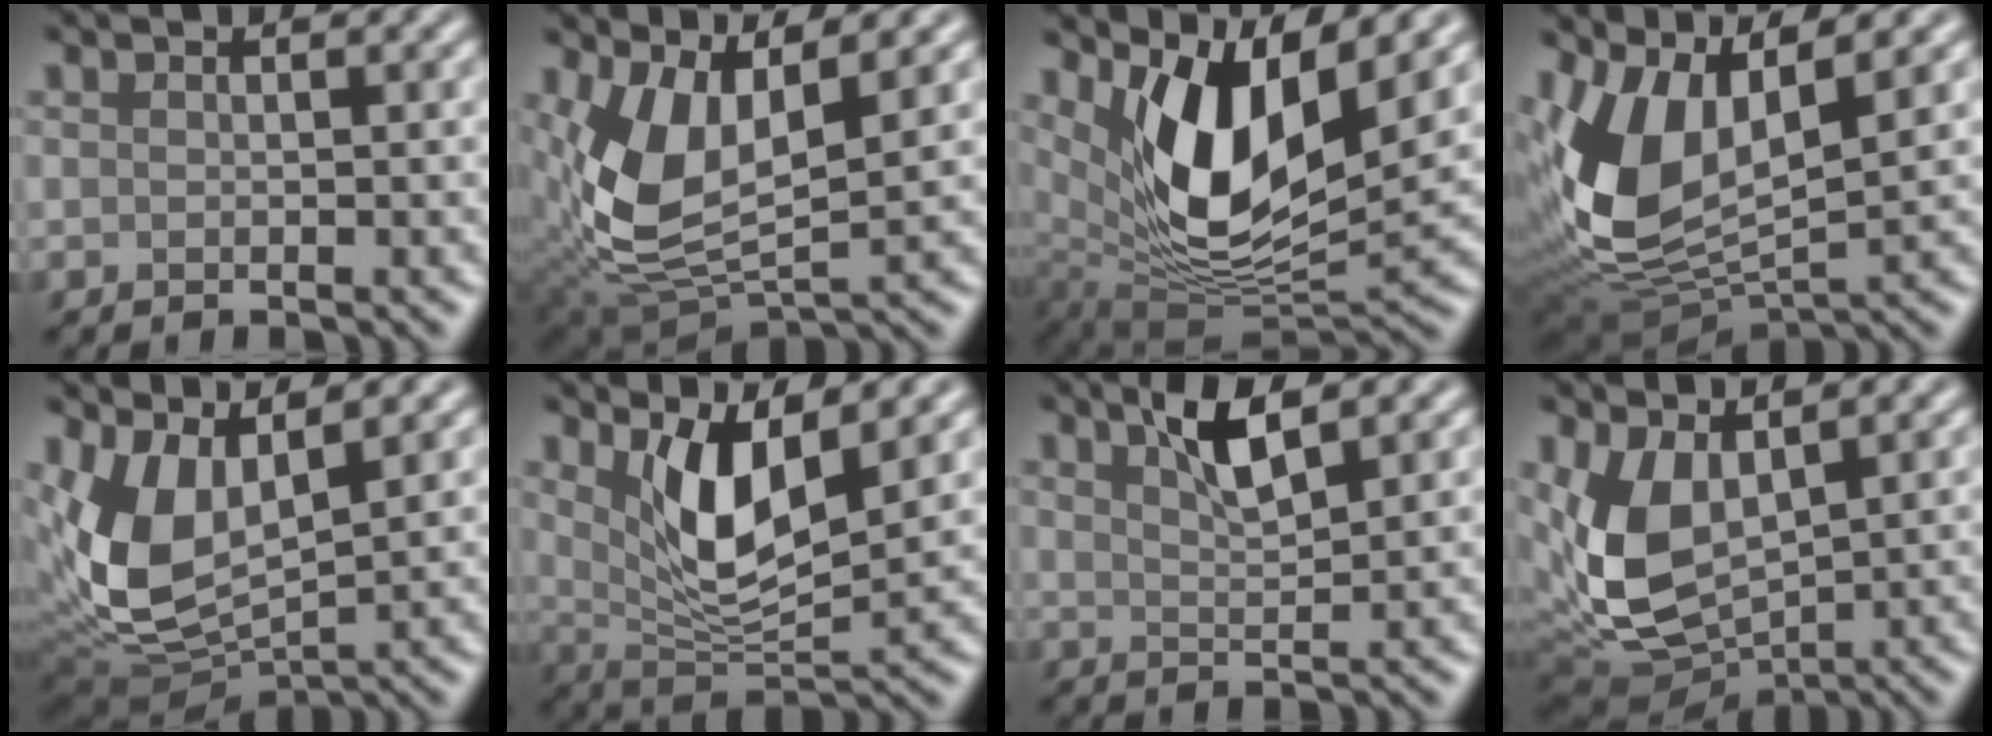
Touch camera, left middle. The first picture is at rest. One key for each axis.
{"total": 7.9, "fx": 1.8, "fy": 4.1, "fz": 6.6, "tx": -0.146, "ty": -0.016, "tz": 0.038}
{"total": 10.2, "fx": 4.2, "fy": 4.2, "fz": 8.3, "tx": -0.150, "ty": -0.020, "tz": 0.085}
{"total": 9.8, "fx": 2.0, "fy": 5.2, "fz": 8.1, "tx": -0.193, "ty": -0.007, "tz": 0.036}
{"total": 8.1, "fx": 1.9, "fy": 4.2, "fz": 6.6, "tx": -0.155, "ty": -0.012, "tz": 0.039}
{"total": 6.2, "fx": 2.5, "fy": 2.2, "fz": 5.2, "tx": -0.104, "ty": -0.015, "tz": 0.052}
{"total": 3.6, "fx": 2.2, "fy": 0.8, "fz": 2.7, "tx": -0.050, "ty": 0.002, "tz": 0.040}
{"total": 7.5, "fx": 1.0, "fy": 4.2, "fz": 6.2, "tx": -0.149, "ty": -0.011, "tz": 0.021}